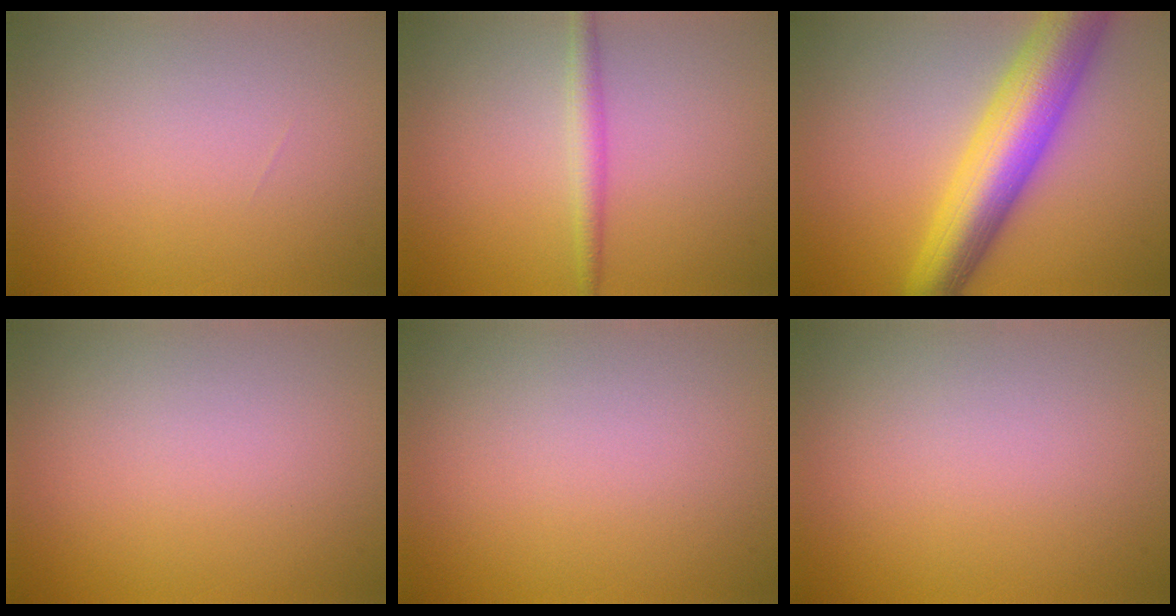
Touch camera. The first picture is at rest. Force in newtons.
{"total": 2.0, "press": 2.0, "slide": 0.0}
{"total": 9.2, "press": 9.2, "slide": 0.3}
{"total": 0.0}
{"total": 0.0}
{"total": 0.0}